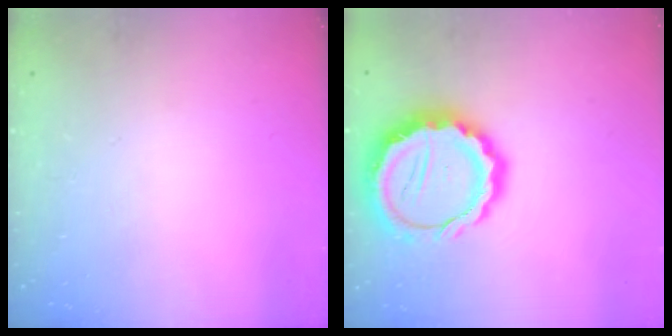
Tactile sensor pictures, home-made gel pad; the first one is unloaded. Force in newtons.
{"total": 14.9, "press": 14.7, "slide": 2.8}